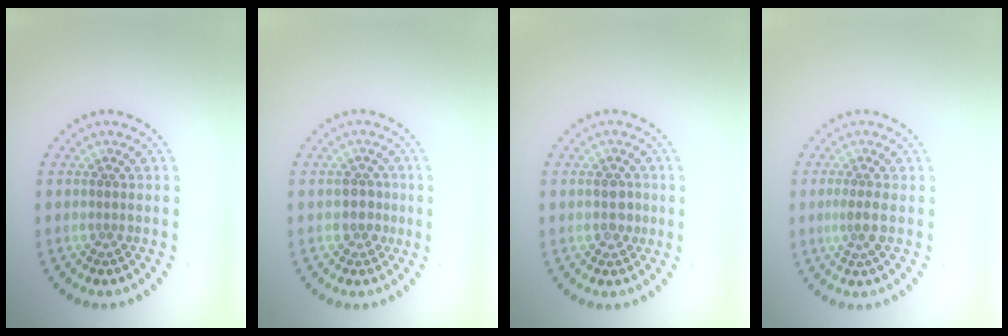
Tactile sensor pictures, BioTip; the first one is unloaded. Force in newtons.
{"total": 1.5, "press": 1.4, "slide": 0.7}
{"total": 1.6, "press": 1.6, "slide": 0.1}
{"total": 1.6, "press": 1.2, "slide": 1.1}